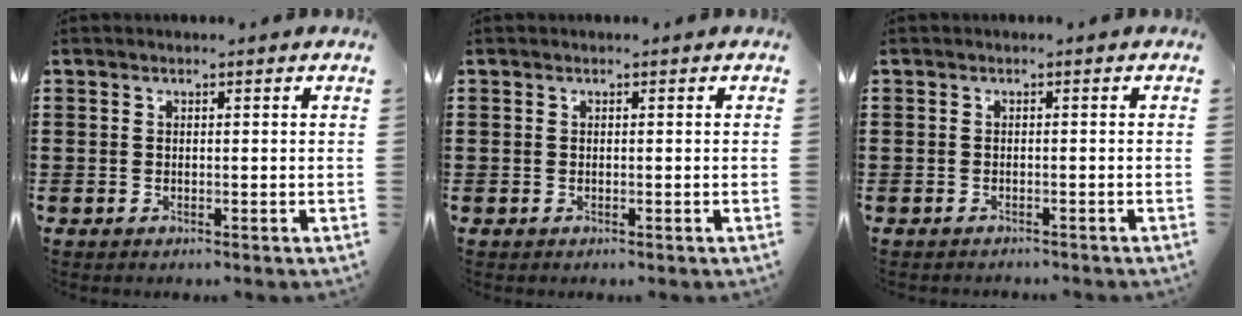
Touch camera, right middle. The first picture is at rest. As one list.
[{"total": 0.0}, {"total": 0.7, "force": [-0.7, 0.0, -0.1], "torque": [0.000, 0.000, -0.014]}]